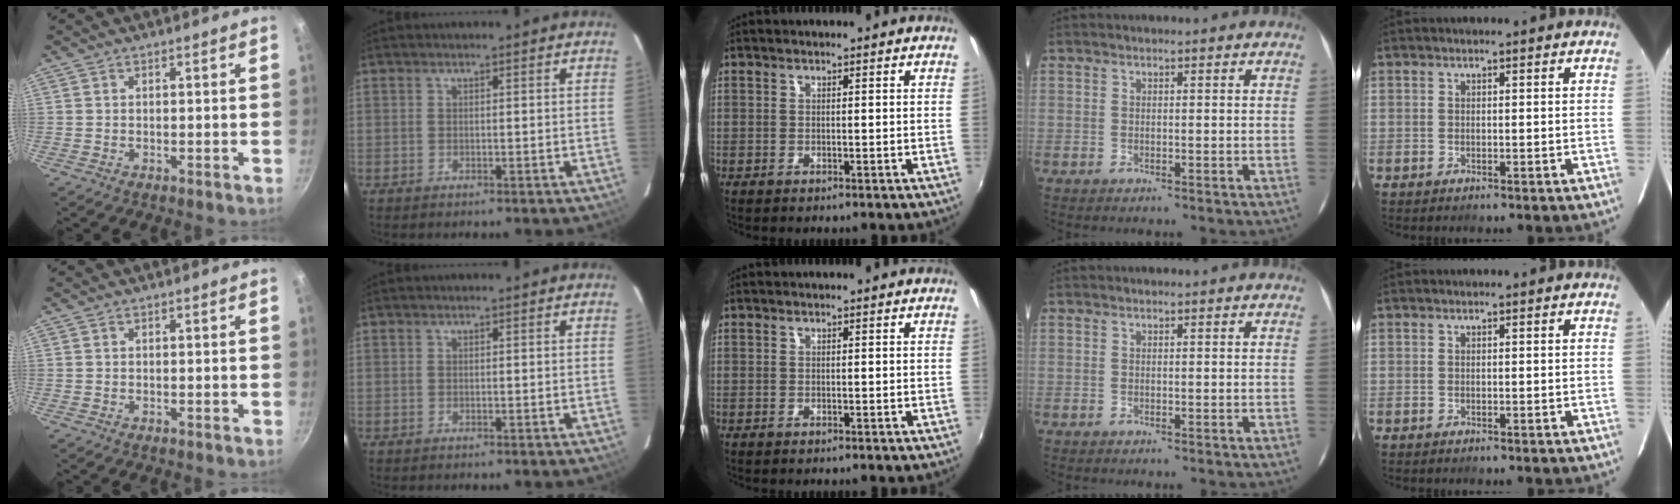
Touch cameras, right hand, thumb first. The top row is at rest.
{}